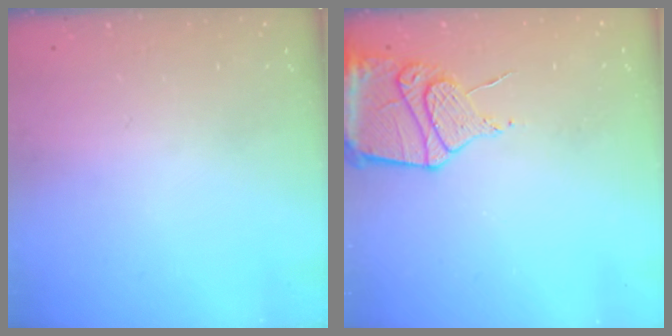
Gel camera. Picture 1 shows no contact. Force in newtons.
{"total": 13.2, "press": 13.1, "slide": 1.7}